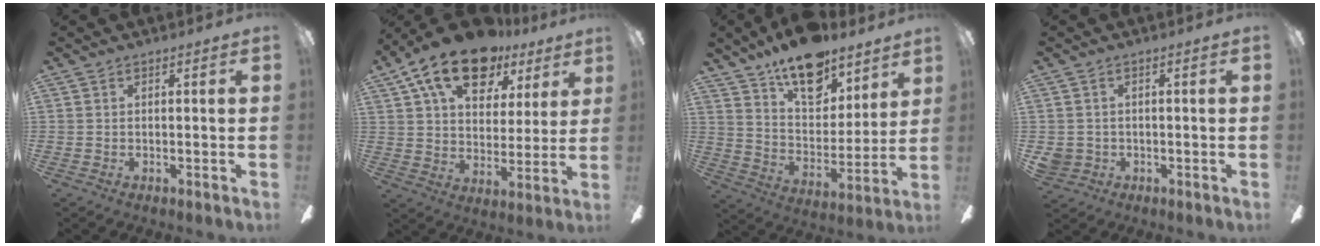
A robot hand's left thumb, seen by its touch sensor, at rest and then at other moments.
{"total": 17.5, "force": [11.2, 9.6, 9.4], "torque": [-0.155, -0.054, 0.198]}
{"total": 17.7, "force": [13.1, 8.4, 8.3], "torque": [-0.130, -0.081, 0.232]}
{"total": 2.9, "force": [-0.3, 2.8, 0.8], "torque": [-0.024, 0.003, -0.005]}